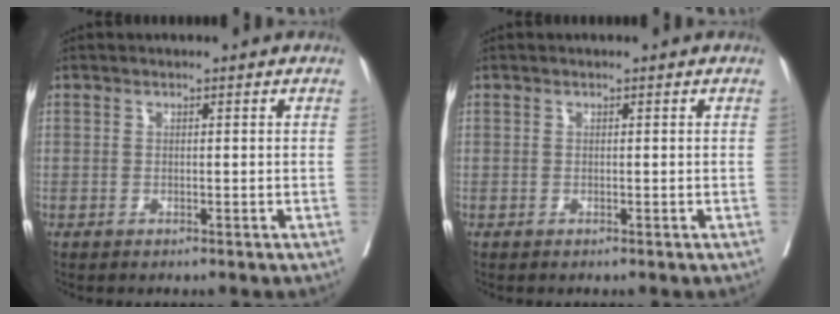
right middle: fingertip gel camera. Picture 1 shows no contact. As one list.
[{"total": 0.0}]